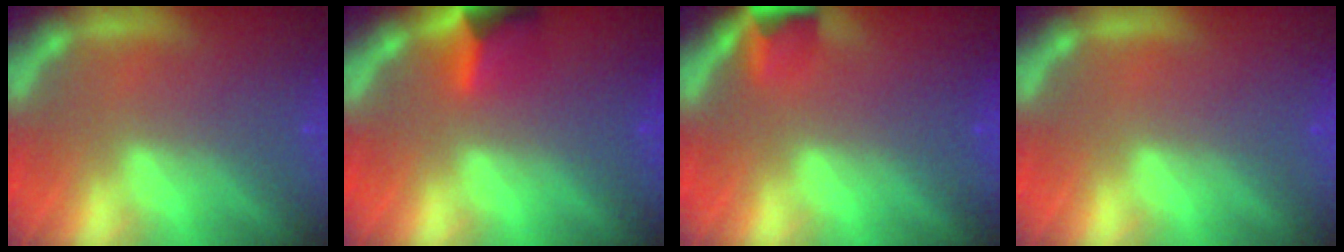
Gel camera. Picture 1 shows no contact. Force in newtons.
{"total": 3.9}
{"total": 2.9}
{"total": 0.0}